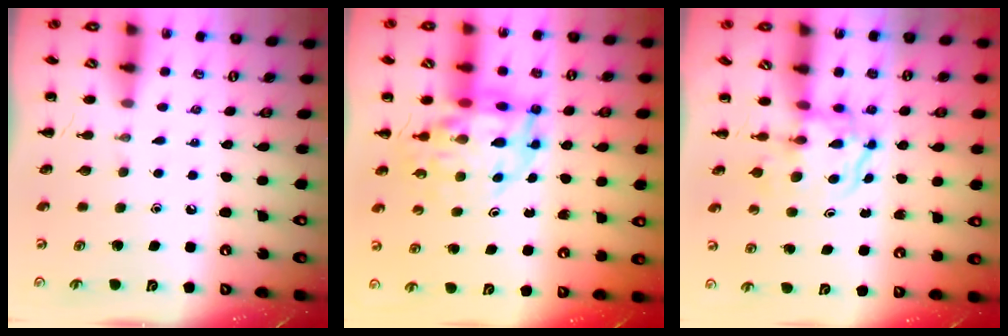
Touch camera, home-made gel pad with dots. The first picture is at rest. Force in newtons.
{"total": 13.9, "press": 13.4, "slide": 3.8}
{"total": 3.6, "press": 3.6, "slide": 0.4}